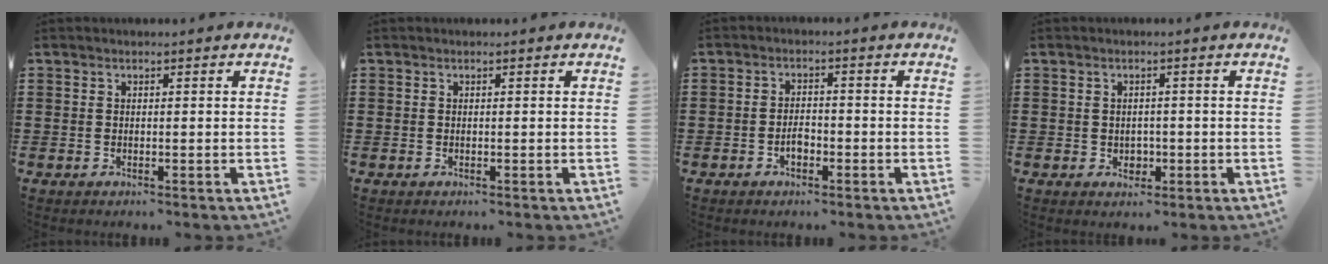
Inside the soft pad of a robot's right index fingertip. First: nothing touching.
{"total": 0.0}
{"total": 2.4, "force": [-1.2, 1.2, 1.8], "torque": [-0.035, 0.005, -0.024]}
{"total": 1.7, "force": [-0.3, 1.5, 0.9], "torque": [-0.018, 0.005, -0.008]}